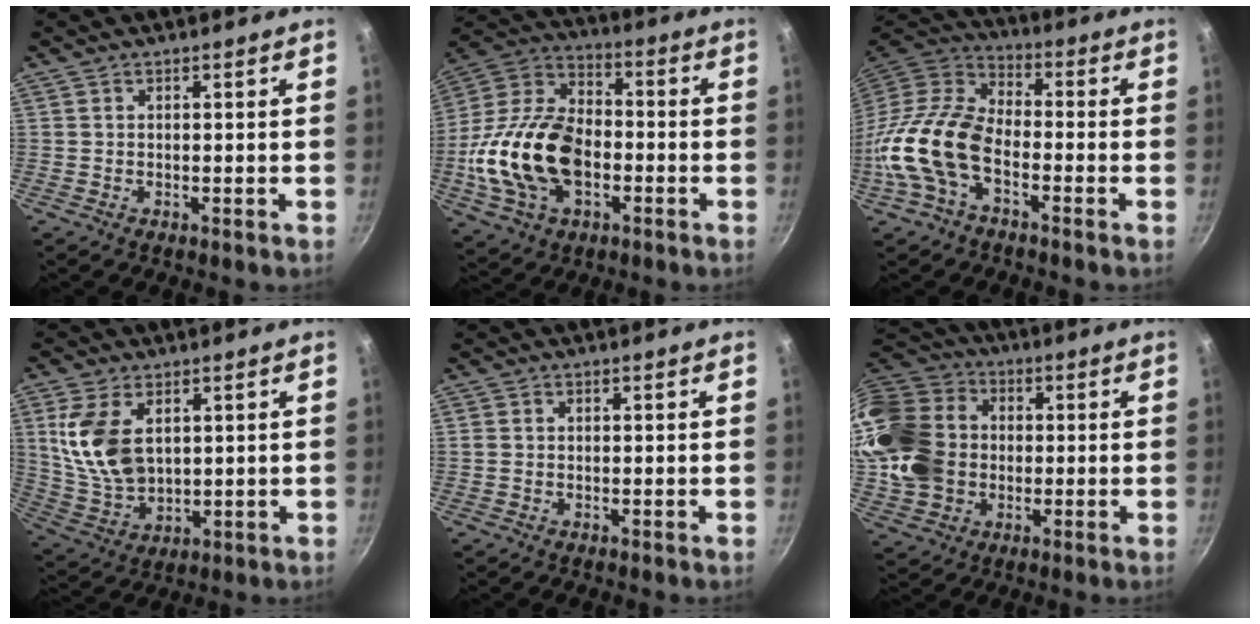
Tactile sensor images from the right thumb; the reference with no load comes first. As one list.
[{"total": 21.9, "force": [-4.3, 14.1, 16.2], "torque": [-0.294, 0.039, -0.084]}, {"total": 15.8, "force": [-5.3, 9.4, 11.5], "torque": [-0.213, 0.048, -0.121]}, {"total": 12.5, "force": [3.5, 7.6, 9.3], "torque": [-0.172, -0.021, 0.083]}, {"total": 1.0, "force": [0.1, 0.9, 0.5], "torque": [-0.009, 0.004, 0.000]}, {"total": 20.3, "force": [0.7, 16.4, 12.0], "torque": [-0.229, 0.030, 0.018]}]